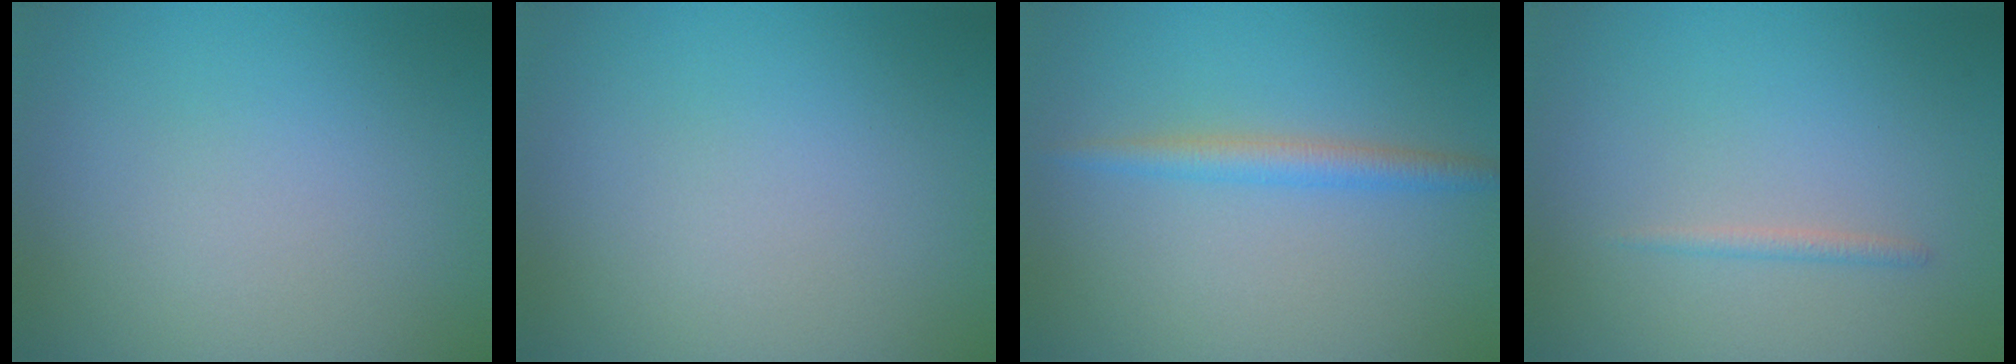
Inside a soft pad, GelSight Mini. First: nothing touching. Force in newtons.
{"total": 0.0}
{"total": 2.2, "press": 2.2, "slide": 0.1}
{"total": 0.8, "press": 0.8, "slide": 0.0}